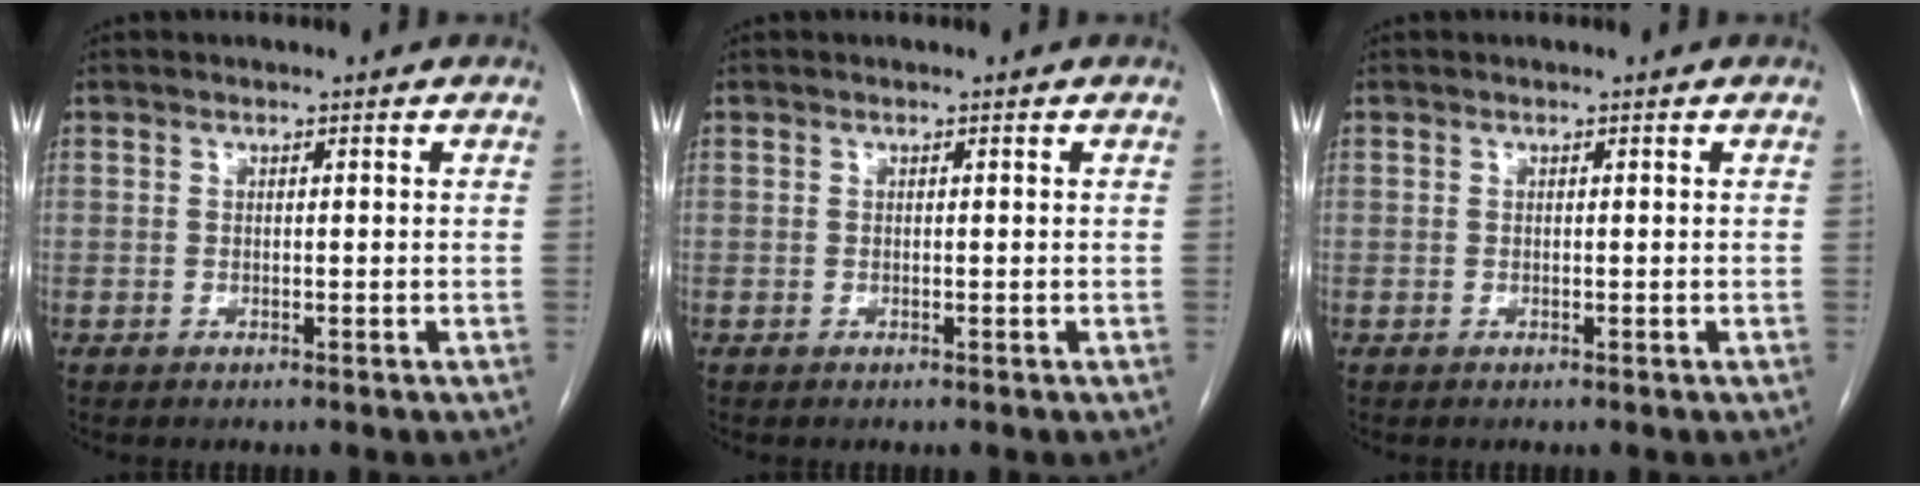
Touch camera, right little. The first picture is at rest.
{"total": 0.0}
{"total": 0.0}